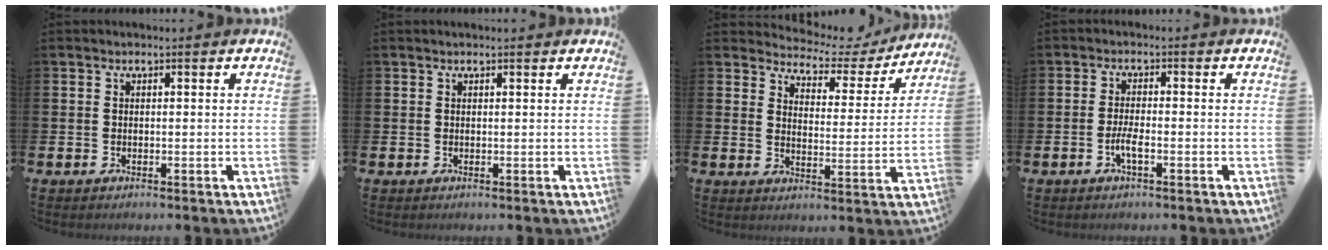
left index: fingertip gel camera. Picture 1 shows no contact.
{"total": 0.0}
{"total": 3.8, "force": [3.5, 1.6, 0.2], "torque": [-0.026, -0.036, 0.050]}
{"total": 2.4, "force": [-1.1, 0.5, 2.1], "torque": [-0.037, 0.002, -0.020]}